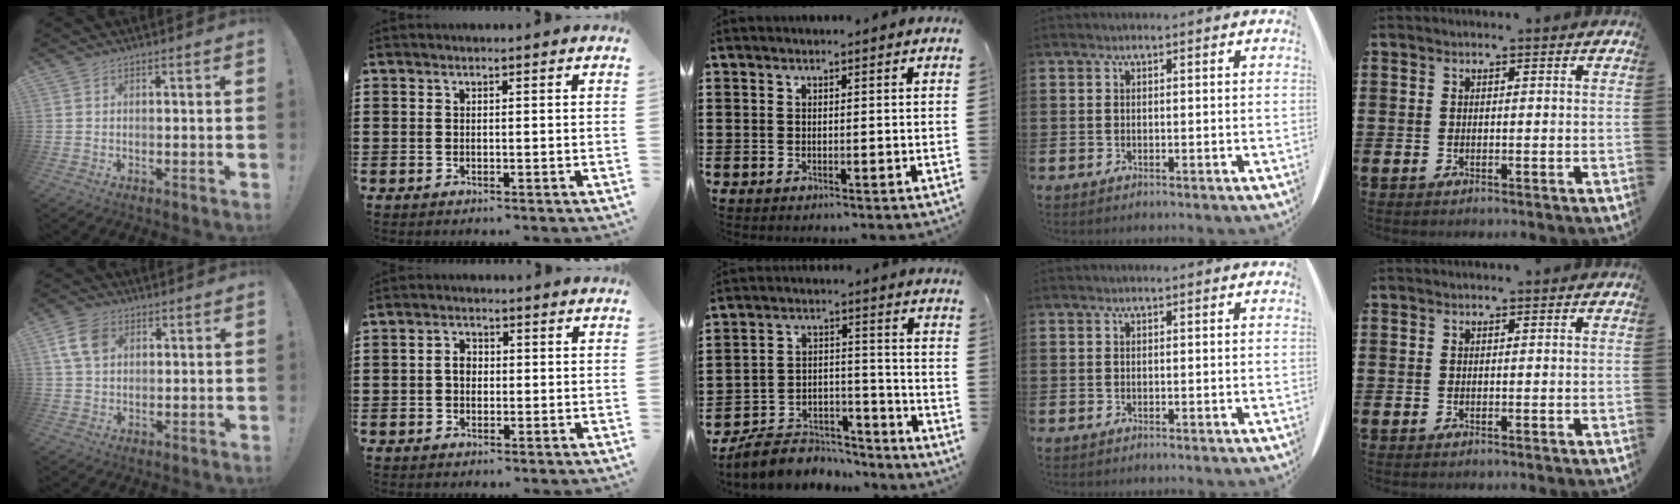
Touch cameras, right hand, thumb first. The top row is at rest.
{"thumb": {"total": 8.8, "force": [3.0, 6.1, 5.5], "torque": [-0.106, 0.003, 0.061]}, "index": {"total": 2.4, "force": [-0.1, 1.7, 1.7], "torque": [-0.035, 0.006, -0.004]}, "middle": {"total": 6.8, "force": [-6.5, 1.9, 1.1], "torque": [-0.020, 0.018, -0.126]}}